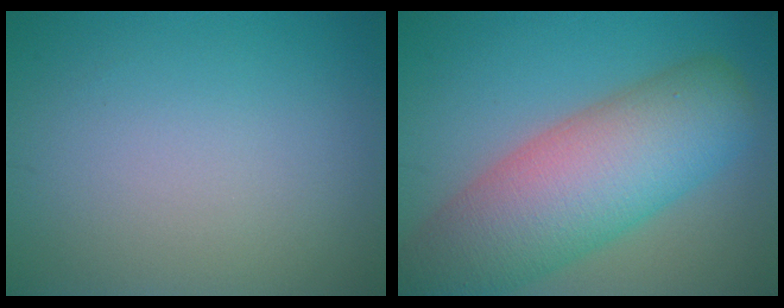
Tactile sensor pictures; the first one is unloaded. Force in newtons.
{"total": 10.9, "press": 10.9, "slide": 0.8}